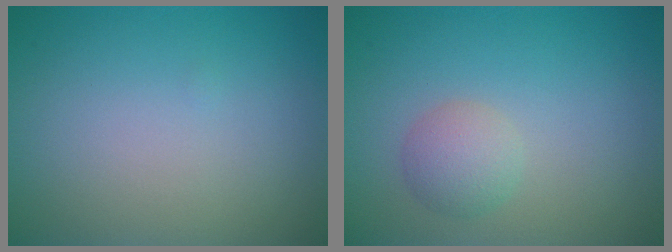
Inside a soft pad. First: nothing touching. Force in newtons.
{"total": 2.1, "press": 2.1, "slide": 0.1}